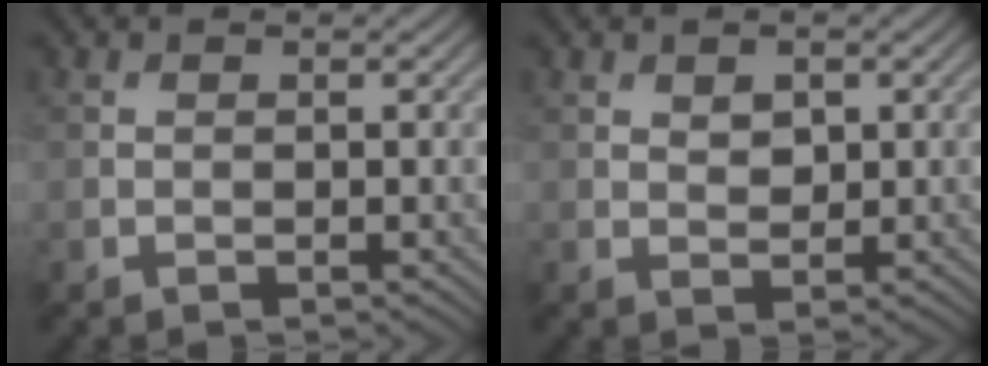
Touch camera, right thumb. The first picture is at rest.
{"total": 1.8, "force": [0.8, 1.1, 1.1], "torque": [-0.020, -0.002, 0.018]}